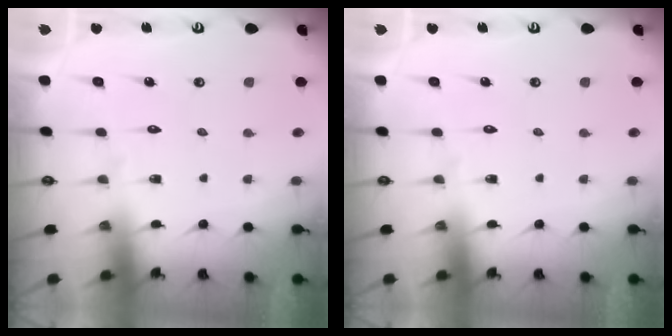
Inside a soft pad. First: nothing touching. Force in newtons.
{"total": 0.0}